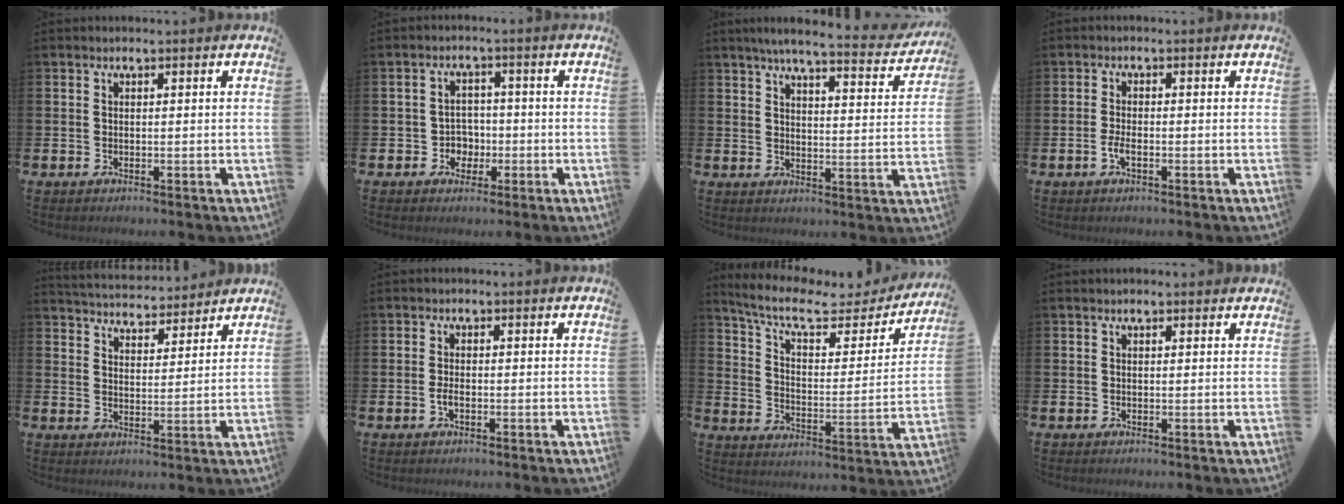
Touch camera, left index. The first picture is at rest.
{"total": 3.0, "force": [-0.9, 2.8, 0.7], "torque": [-0.011, -0.003, -0.028]}
{"total": 5.8, "force": [5.2, 0.4, 2.6], "torque": [-0.053, -0.033, 0.082]}
{"total": 1.9, "force": [-0.7, 0.7, 1.6], "torque": [-0.025, -0.001, -0.015]}
{"total": 4.8, "force": [4.7, 0.8, -0.1], "torque": [-0.010, -0.035, 0.082]}
{"total": 1.3, "force": [-0.4, 0.6, 1.1], "torque": [-0.023, 0.002, -0.008]}
{"total": 9.5, "force": [7.7, 3.2, 4.6], "torque": [-0.107, -0.048, 0.125]}
{"total": 0.8, "force": [0.7, 0.2, 0.3], "torque": [-0.001, 0.001, 0.012]}